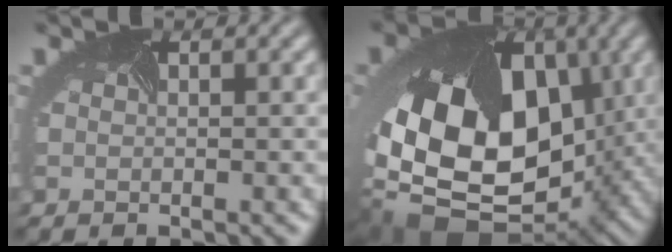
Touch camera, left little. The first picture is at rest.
{"total": 17.1, "force": [-0.5, 11.8, 12.4], "torque": [-0.254, -0.037, 0.006]}